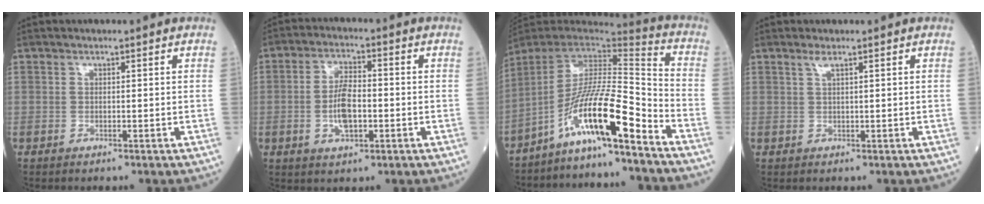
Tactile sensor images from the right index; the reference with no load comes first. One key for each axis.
{"total": 6.3, "fx": -1.2, "fy": 2.4, "fz": 5.7, "tx": -0.116, "ty": 0.005, "tz": -0.023}
{"total": 14.6, "fx": -9.3, "fy": 0.0, "fz": 11.2, "tx": -0.199, "ty": 0.005, "tz": -0.168}
{"total": 1.3, "fx": 0.8, "fy": -0.1, "fz": 1.0, "tx": -0.024, "ty": 0.004, "tz": 0.018}